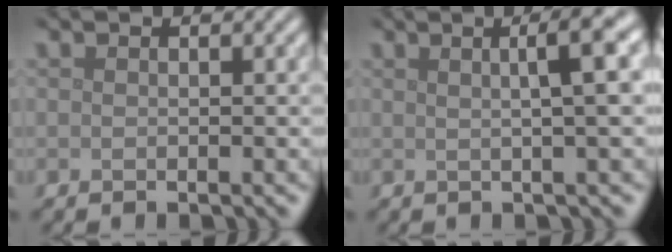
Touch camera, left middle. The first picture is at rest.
{"total": 4.7, "force": [1.1, 1.0, 4.5], "torque": [-0.052, 0.022, 0.014]}